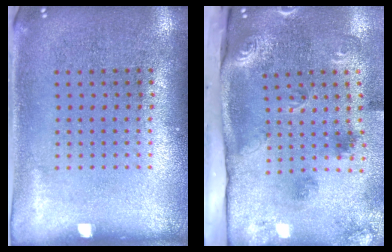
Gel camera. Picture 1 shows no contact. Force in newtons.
{"total": 3.2, "press": 2.0, "slide": 2.5}